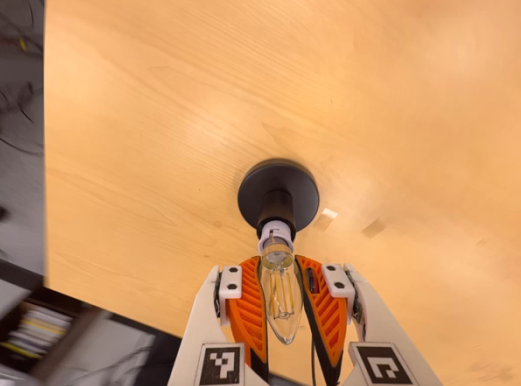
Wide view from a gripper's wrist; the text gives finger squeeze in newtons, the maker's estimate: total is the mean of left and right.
{"total": 18.8, "left": 18.7, "right": 18.8}